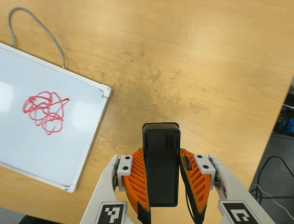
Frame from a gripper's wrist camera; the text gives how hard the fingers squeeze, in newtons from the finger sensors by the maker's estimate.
{"total": 4.3, "left": 3.0, "right": 5.6}